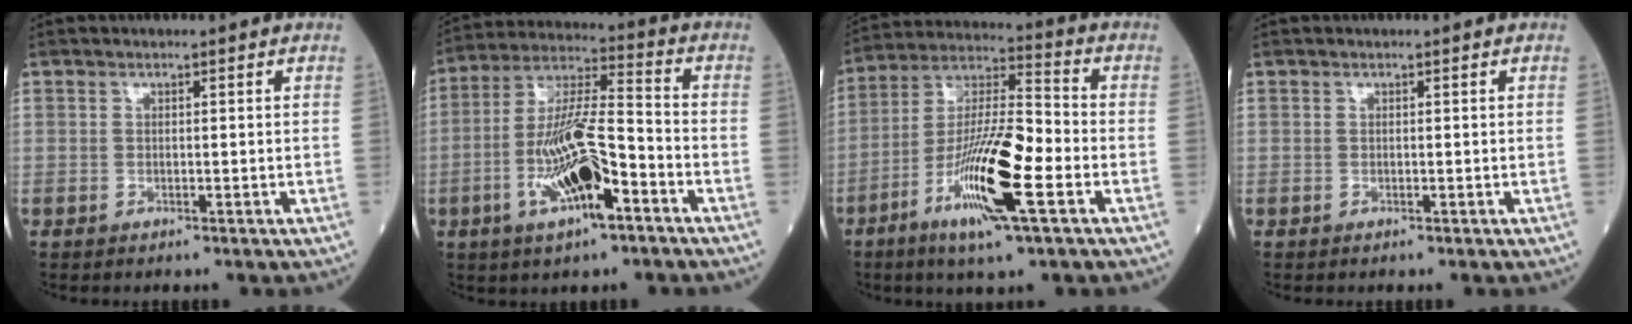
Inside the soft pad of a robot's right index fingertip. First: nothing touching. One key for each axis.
{"total": 13.8, "fx": -5.1, "fy": 3.0, "fz": 12.5, "tx": -0.246, "ty": 0.002, "tz": -0.089}
{"total": 15.9, "fx": -6.0, "fy": 1.8, "fz": 14.6, "tx": -0.281, "ty": -0.012, "tz": -0.110}
{"total": 0.0}